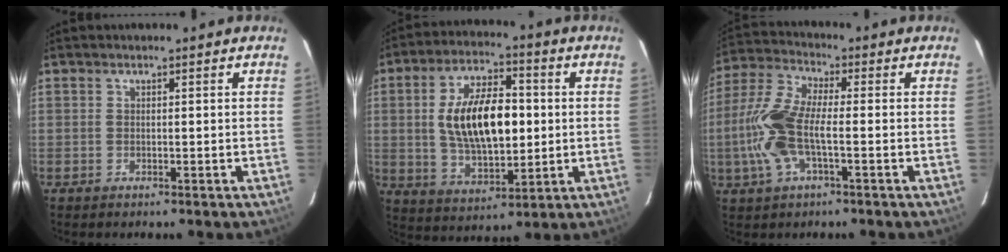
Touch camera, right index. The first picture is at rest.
{"total": 16.2, "force": [1.0, 8.0, 14.0], "torque": [-0.253, 0.010, 0.030]}
{"total": 12.1, "force": [-2.3, 4.5, 11.1], "torque": [-0.253, 0.006, -0.051]}